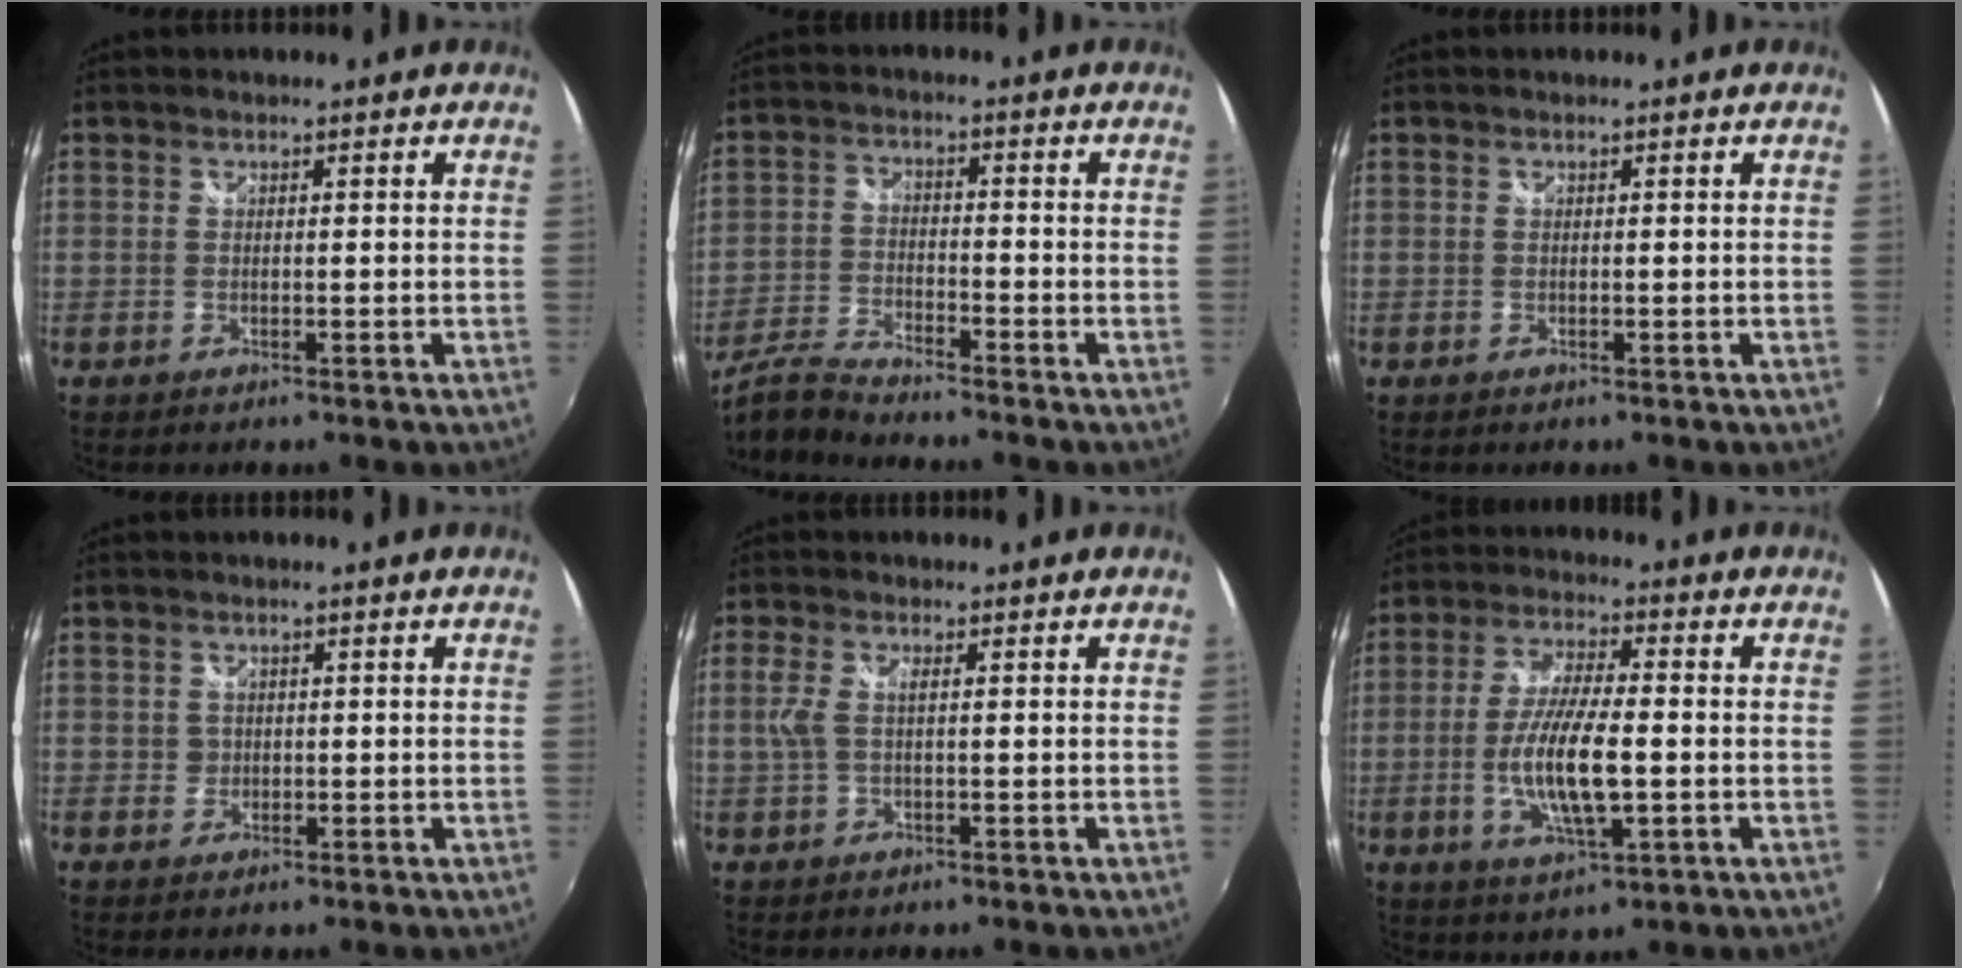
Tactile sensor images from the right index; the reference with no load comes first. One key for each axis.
{"total": 7.9, "fx": -7.4, "fy": 0.6, "fz": 2.9, "tx": -0.072, "ty": -0.010, "tz": -0.151}
{"total": 0.0}
{"total": 1.3, "fx": 0.0, "fy": 1.3, "fz": 0.0, "tx": 0.004, "ty": 0.003, "tz": 0.004}
{"total": 2.7, "fx": 0.1, "fy": 0.6, "fz": 2.6, "tx": -0.058, "ty": 0.001, "tz": 0.002}
{"total": 11.2, "fx": -2.0, "fy": 2.8, "fz": 10.6, "tx": -0.212, "ty": -0.003, "tz": -0.036}